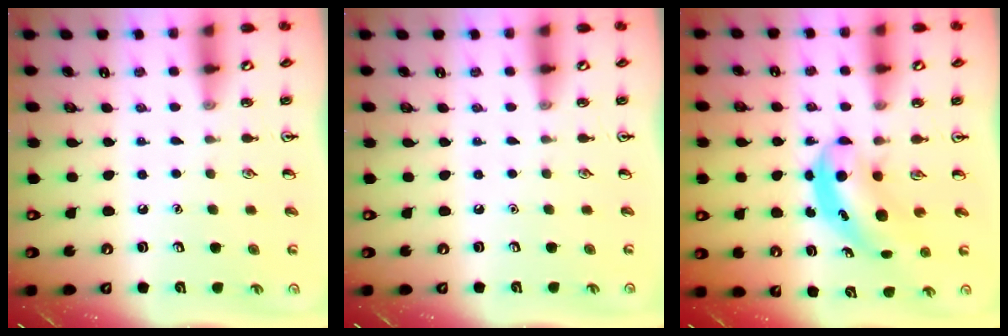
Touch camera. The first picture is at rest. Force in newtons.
{"total": 0.0}
{"total": 4.7, "press": 4.6, "slide": 0.3}